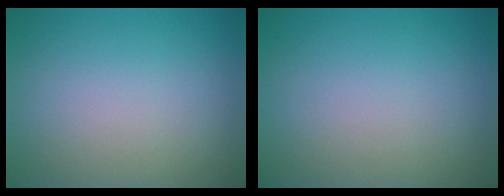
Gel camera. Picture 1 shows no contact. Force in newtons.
{"total": 0.0}